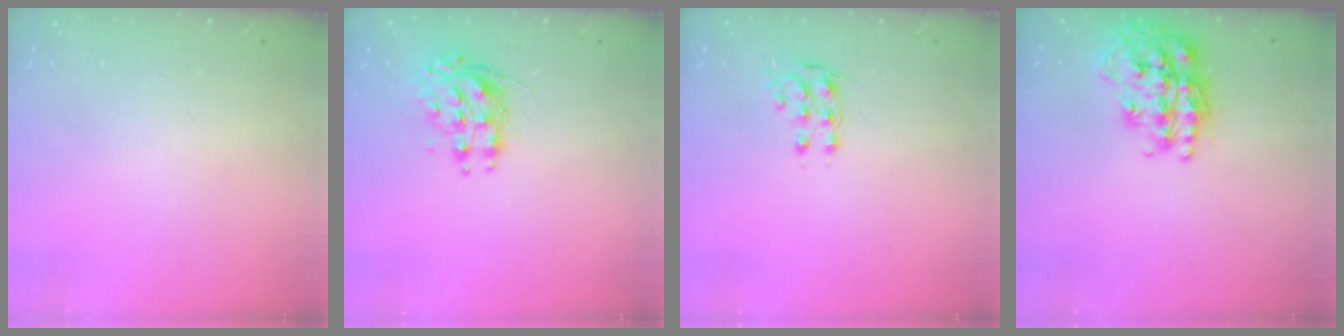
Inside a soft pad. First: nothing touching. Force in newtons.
{"total": 9.0, "press": 9.0, "slide": 0.4}
{"total": 6.4, "press": 6.4, "slide": 0.5}
{"total": 20.8, "press": 20.8, "slide": 1.4}